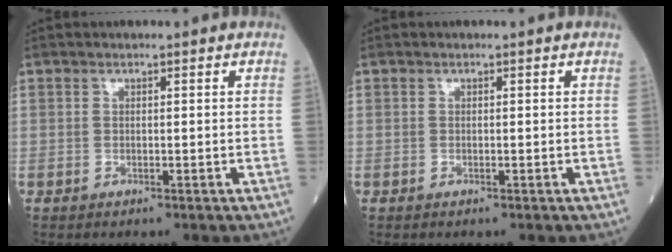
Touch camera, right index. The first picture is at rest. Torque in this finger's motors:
{"motor_torque": [0.05, -0.01, -0.03, 0.01]}